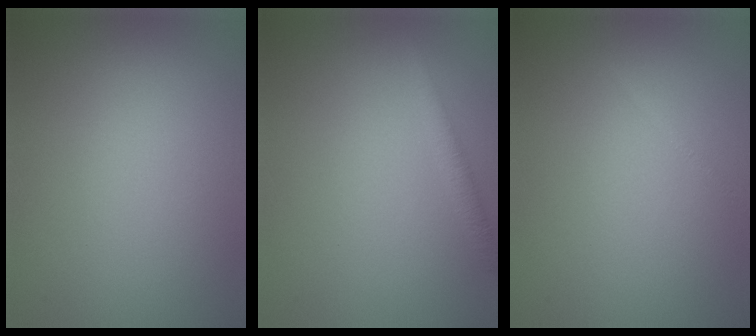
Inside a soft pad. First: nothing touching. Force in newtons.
{"total": 1.6, "press": 1.6, "slide": 0.0}
{"total": 0.5, "press": 0.5, "slide": 0.0}